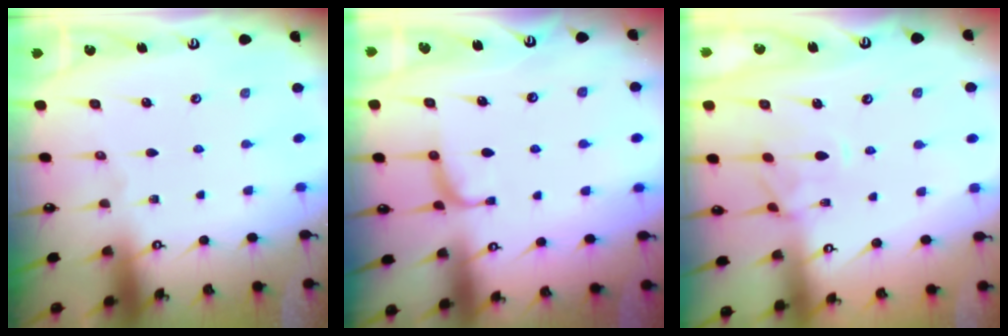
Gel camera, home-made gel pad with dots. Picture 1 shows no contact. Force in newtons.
{"total": 1.8, "press": 1.6, "slide": 0.7}
{"total": 1.8, "press": 1.5, "slide": 1.0}